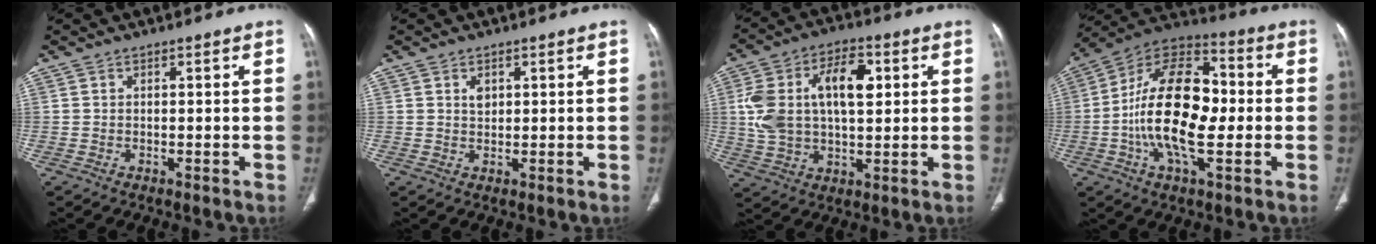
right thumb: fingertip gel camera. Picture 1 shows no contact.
{"total": 1.7, "force": [0.7, 1.2, 1.0], "torque": [-0.010, -0.005, 0.014]}
{"total": 16.3, "force": [3.3, 9.2, 13.0], "torque": [-0.224, 0.018, 0.062]}
{"total": 20.9, "force": [-1.9, 10.4, 18.0], "torque": [-0.307, 0.027, -0.040]}